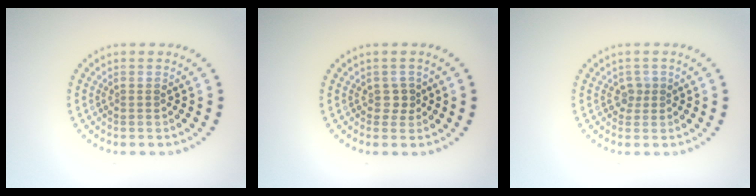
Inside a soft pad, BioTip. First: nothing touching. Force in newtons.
{"total": 1.0, "press": 0.9, "slide": 0.5}
{"total": 1.2, "press": 0.9, "slide": 0.8}